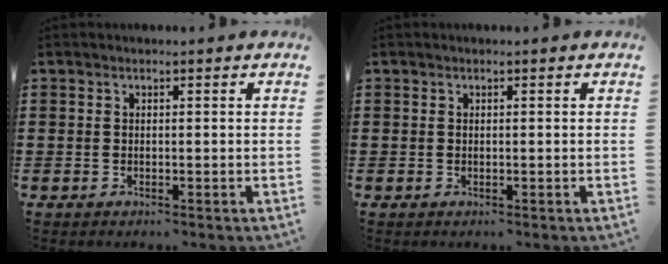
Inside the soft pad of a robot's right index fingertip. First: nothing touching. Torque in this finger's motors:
{"motor_torque": [0.68, 1.45, 0.00, 0.00]}